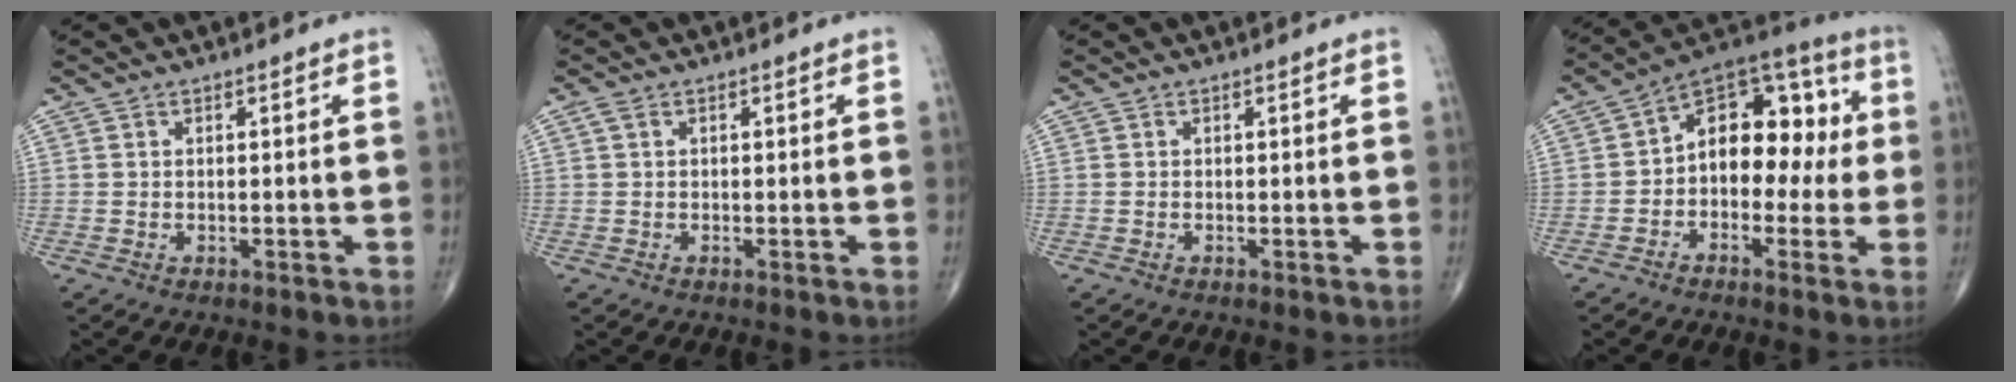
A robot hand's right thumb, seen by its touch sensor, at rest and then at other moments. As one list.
[{"total": 1.0, "force": [0.3, 0.6, 0.7], "torque": [-0.017, 0.007, 0.007]}, {"total": 0.0}, {"total": 14.7, "force": [0.1, 9.7, 11.1], "torque": [-0.117, 0.048, -0.017]}]